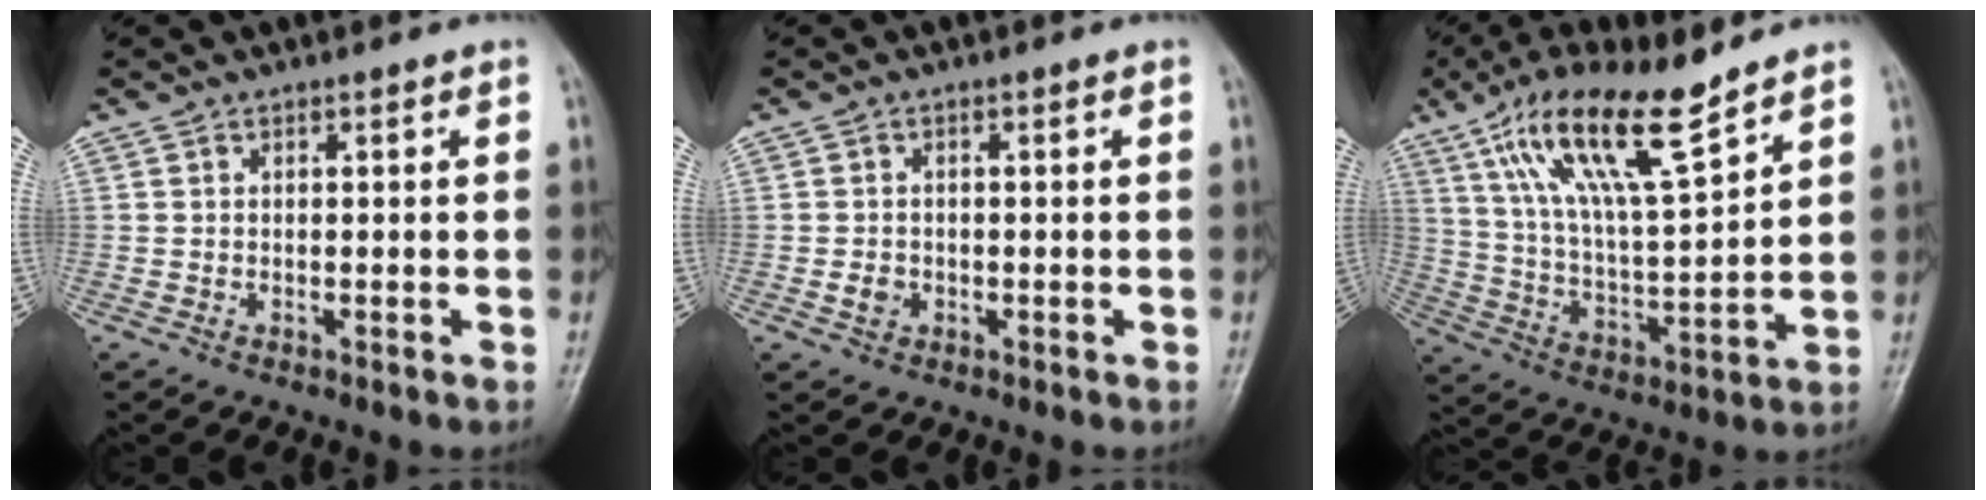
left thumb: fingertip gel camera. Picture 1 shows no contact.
{"total": 2.0, "force": [-0.5, 1.7, 0.9], "torque": [-0.010, 0.003, -0.007]}
{"total": 16.7, "force": [10.9, 3.7, 12.2], "torque": [-0.213, -0.046, 0.212]}